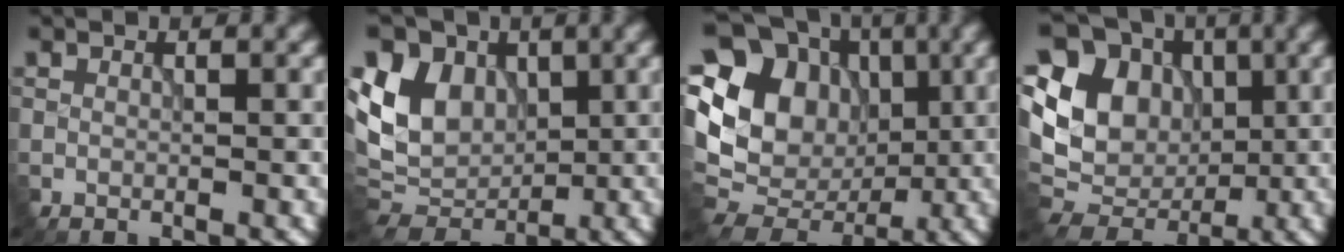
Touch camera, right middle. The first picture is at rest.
{"total": 9.4, "force": [1.7, 7.5, 5.5], "torque": [-0.110, 0.008, 0.022]}
{"total": 14.0, "force": [1.6, 11.9, 7.2], "torque": [-0.151, 0.022, 0.017]}
{"total": 10.1, "force": [1.6, 8.5, 5.2], "torque": [-0.108, 0.005, 0.020]}